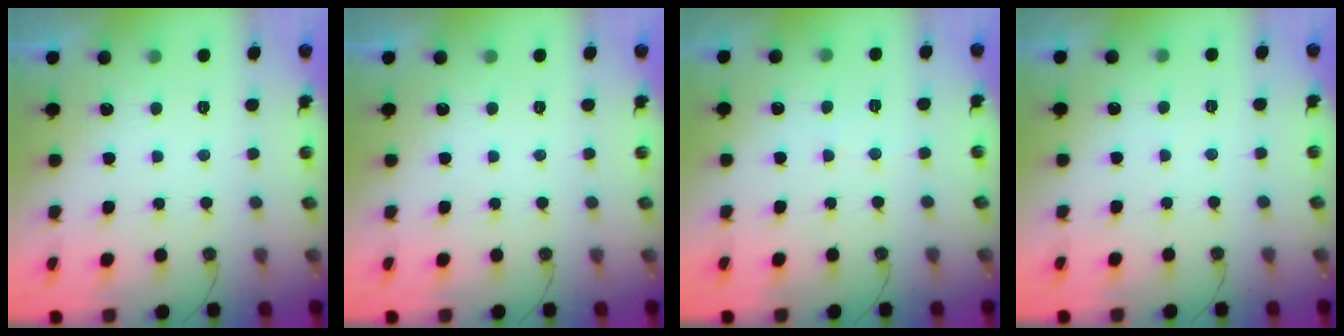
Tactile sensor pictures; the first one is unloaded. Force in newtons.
{"total": 0.0}
{"total": 3.7, "press": 3.7, "slide": 0.7}
{"total": 1.2, "press": 1.2, "slide": 0.3}